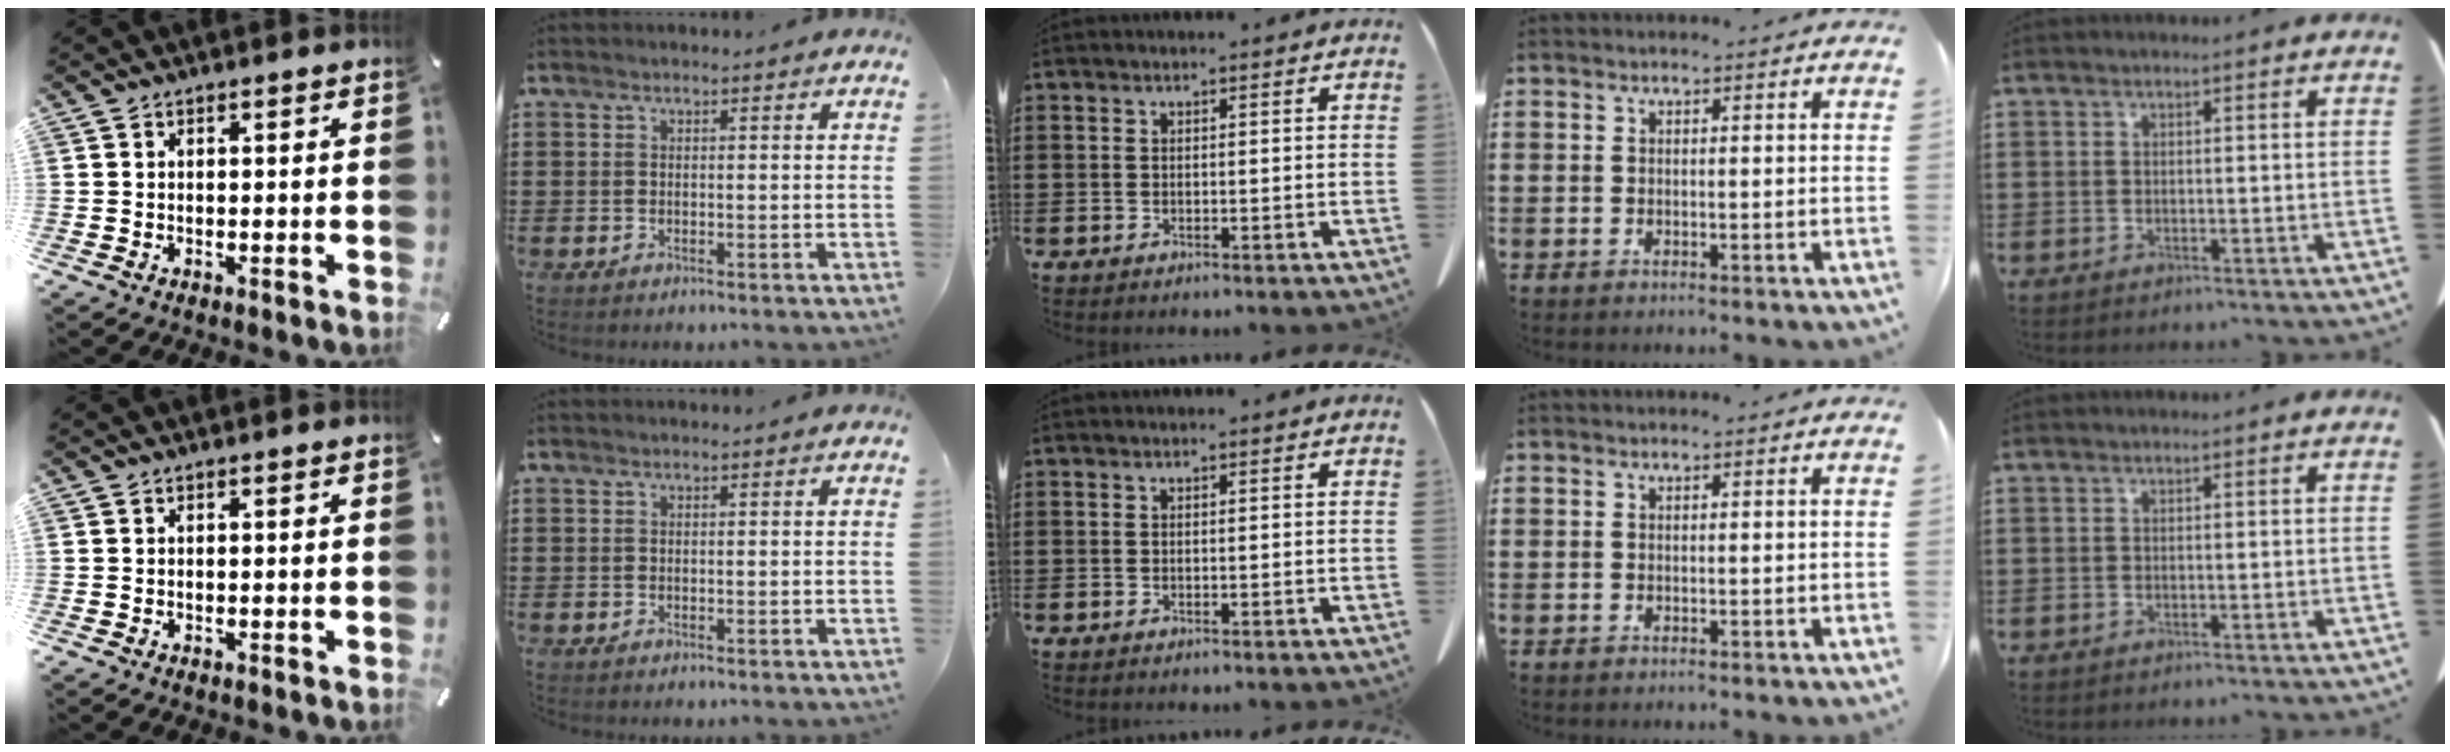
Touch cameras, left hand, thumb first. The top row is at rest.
{}